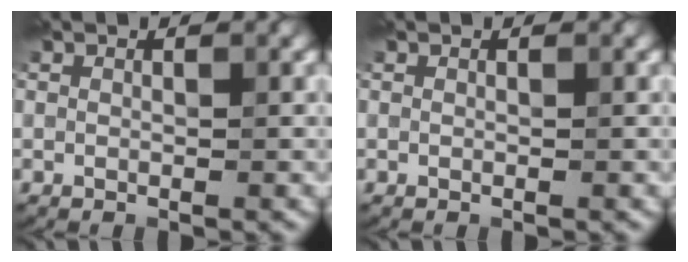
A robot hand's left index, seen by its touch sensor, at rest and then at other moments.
{"total": 0.0}